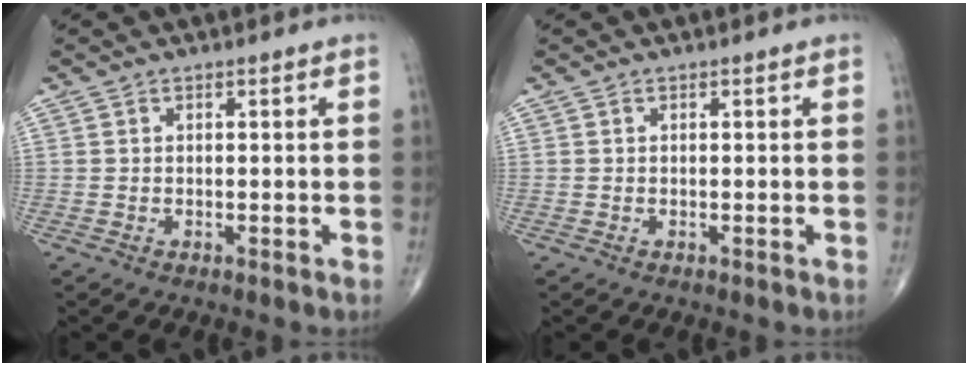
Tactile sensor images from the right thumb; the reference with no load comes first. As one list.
[{"total": 0.0}]